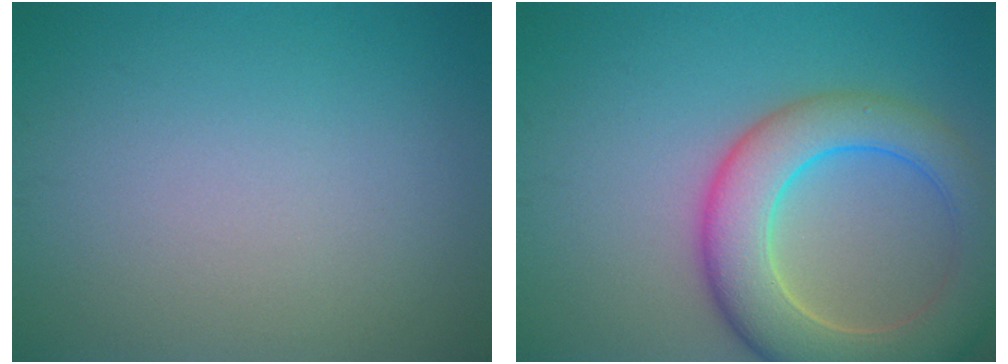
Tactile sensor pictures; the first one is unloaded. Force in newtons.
{"total": 8.7, "press": 8.7, "slide": 0.5}